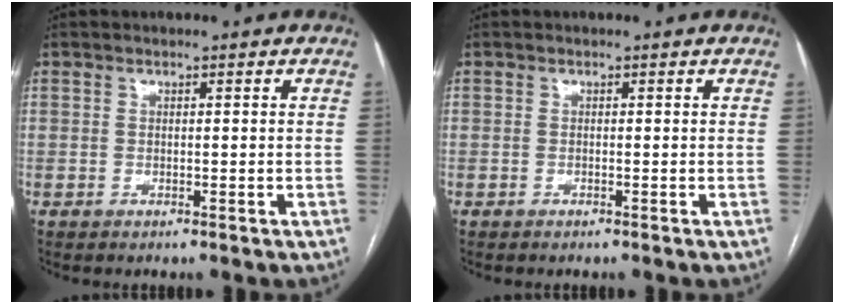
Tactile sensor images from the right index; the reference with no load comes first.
{"total": 0.0}